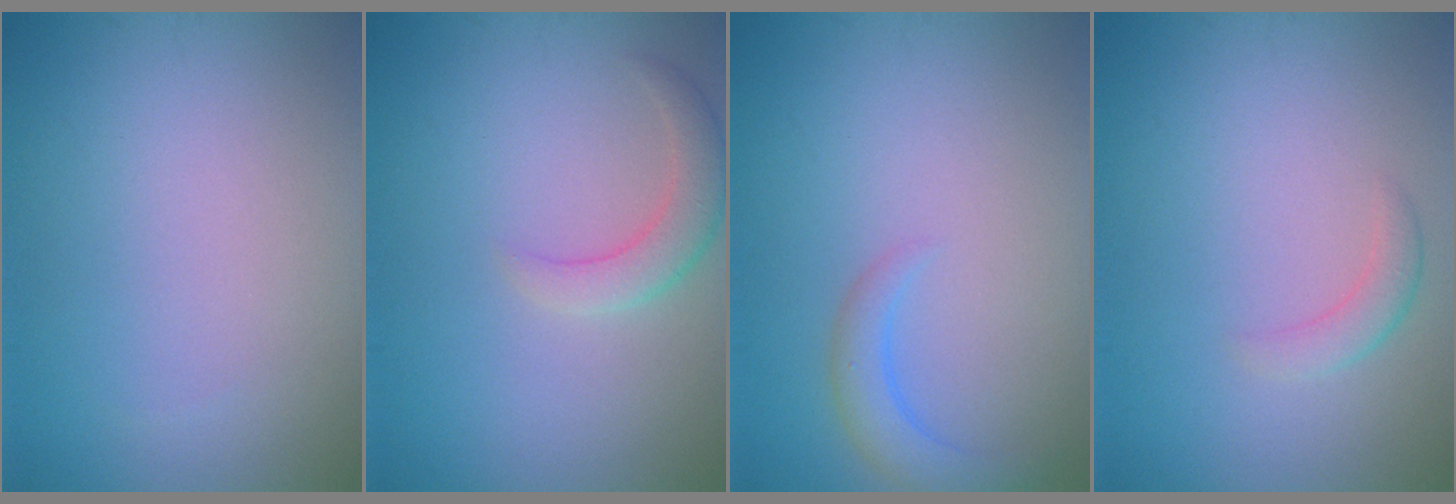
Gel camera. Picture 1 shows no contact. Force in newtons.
{"total": 2.5, "press": 2.5, "slide": 0.2}
{"total": 2.3, "press": 2.3, "slide": 0.3}
{"total": 1.6, "press": 1.6, "slide": 0.0}